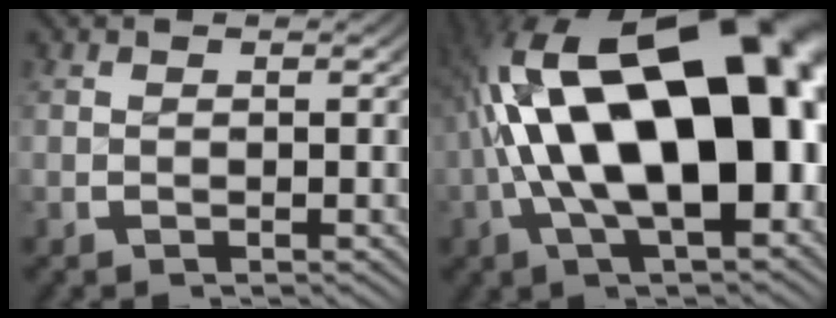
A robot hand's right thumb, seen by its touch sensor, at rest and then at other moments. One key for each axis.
{"total": 24.9, "fx": 0.7, "fy": 13.6, "fz": 20.8, "tx": -0.355, "ty": -0.027, "tz": 0.019}